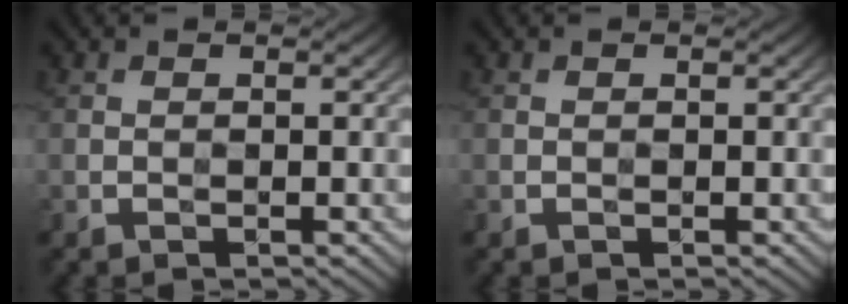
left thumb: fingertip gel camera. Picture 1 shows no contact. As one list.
[{"total": 0.0}]